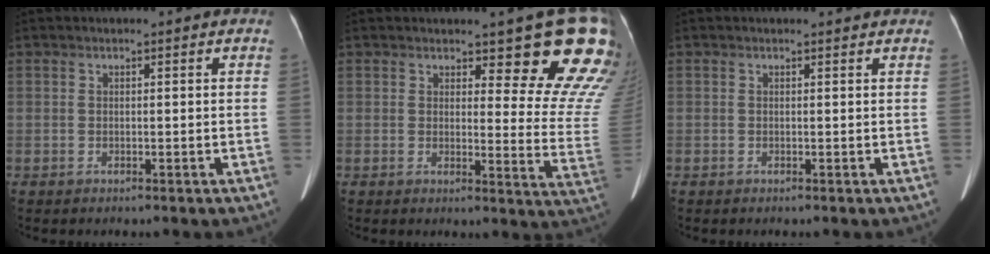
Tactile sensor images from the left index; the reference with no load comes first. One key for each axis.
{"total": 13.2, "fx": 10.4, "fy": 3.2, "fz": 7.4, "tx": -0.052, "ty": -0.056, "tz": 0.093}
{"total": 1.5, "fx": 1.5, "fy": 0.2, "fz": 0.2, "tx": -0.018, "ty": 0.009, "tz": 0.013}